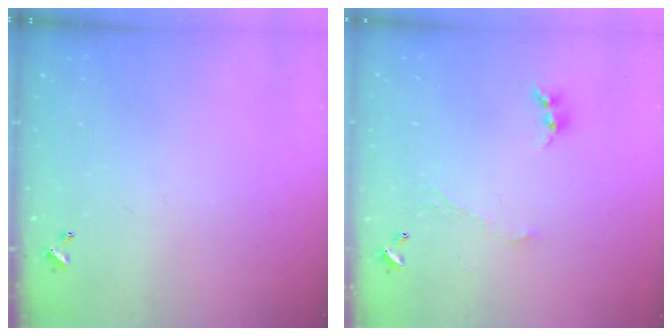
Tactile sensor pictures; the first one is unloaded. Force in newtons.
{"total": 1.0, "press": 0.9, "slide": 0.4}